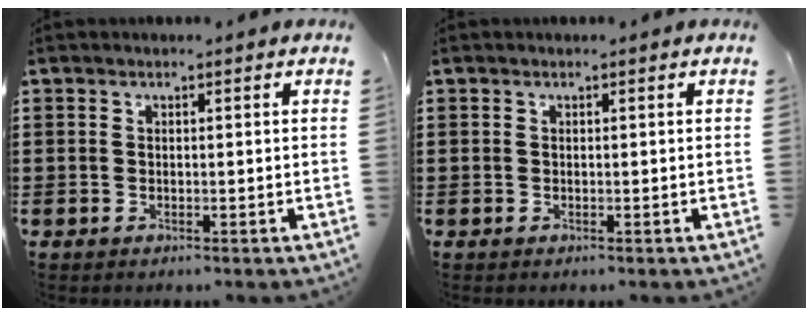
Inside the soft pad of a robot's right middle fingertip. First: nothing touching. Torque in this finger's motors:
{"motor_torque": [0.00, 0.00, 0.00, 0.00]}